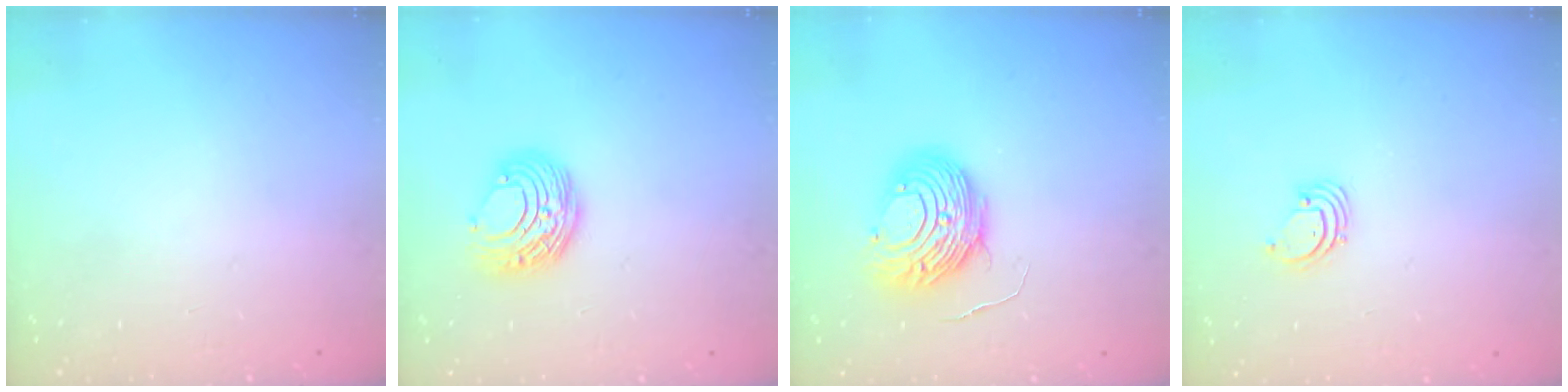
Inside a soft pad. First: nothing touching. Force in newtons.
{"total": 8.9, "press": 8.9, "slide": 0.3}
{"total": 10.9, "press": 10.8, "slide": 1.1}
{"total": 1.6, "press": 1.6, "slide": 0.1}